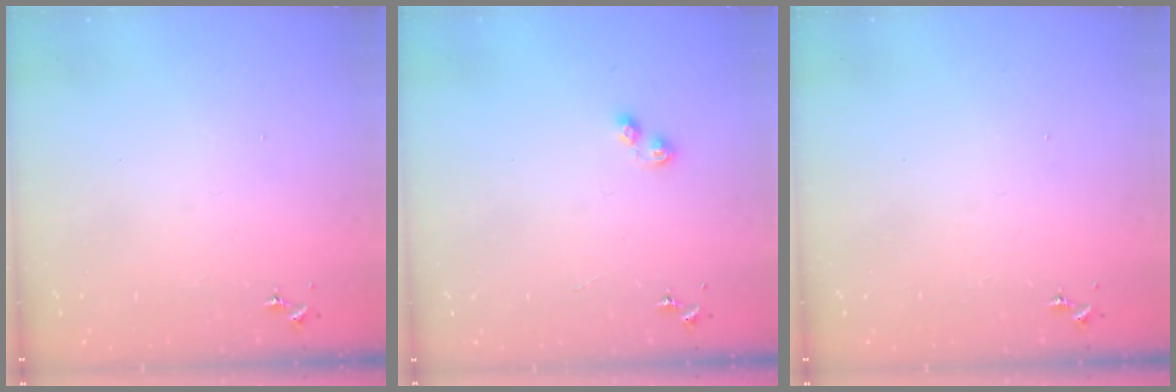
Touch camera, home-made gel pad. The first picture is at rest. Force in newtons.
{"total": 4.1, "press": 4.0, "slide": 0.5}
{"total": 0.0}